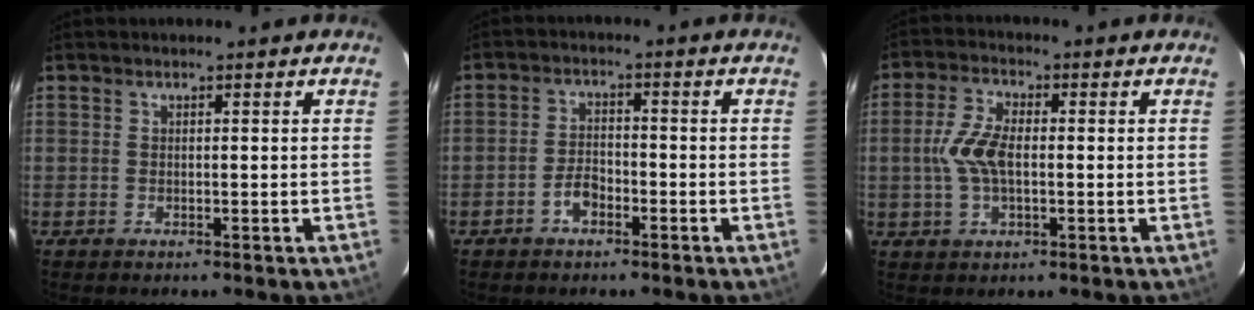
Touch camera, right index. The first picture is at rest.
{"total": 3.7, "force": [-2.3, 1.9, 2.2], "torque": [-0.050, 0.008, -0.043]}
{"total": 7.0, "force": [-0.5, 3.2, 6.2], "torque": [-0.134, 0.008, -0.008]}